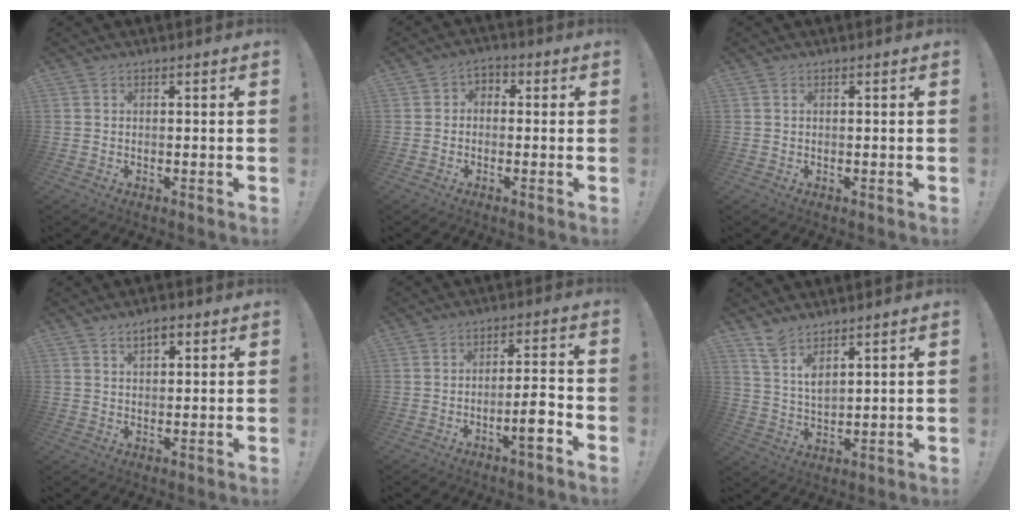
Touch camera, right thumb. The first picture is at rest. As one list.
[{"total": 2.9, "force": [-1.8, 1.9, 1.3], "torque": [-0.018, 0.011, -0.034]}, {"total": 0.0}, {"total": 3.8, "force": [2.2, 1.8, 2.5], "torque": [-0.034, -0.007, 0.036]}, {"total": 7.8, "force": [-4.0, 1.4, 6.6], "torque": [-0.097, 0.016, -0.065]}, {"total": 7.1, "force": [5.8, 2.2, 3.4], "torque": [-0.066, -0.034, 0.107]}]